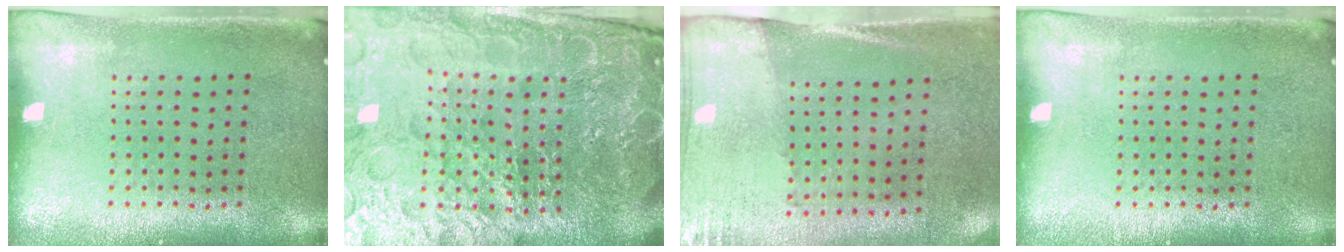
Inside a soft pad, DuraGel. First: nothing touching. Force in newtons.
{"total": 6.8, "press": 6.0, "slide": 3.3}
{"total": 2.7, "press": 2.4, "slide": 1.4}
{"total": 0.0}